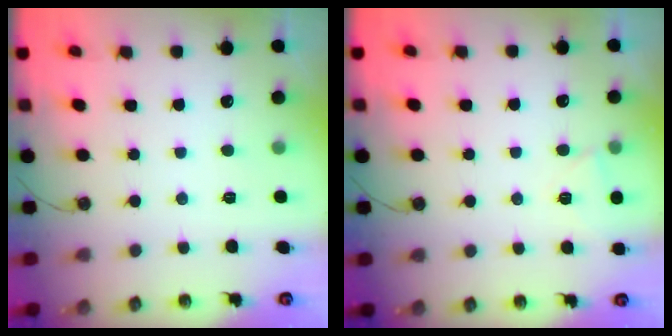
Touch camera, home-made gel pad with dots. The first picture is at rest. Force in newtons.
{"total": 3.4, "press": 3.4, "slide": 0.5}